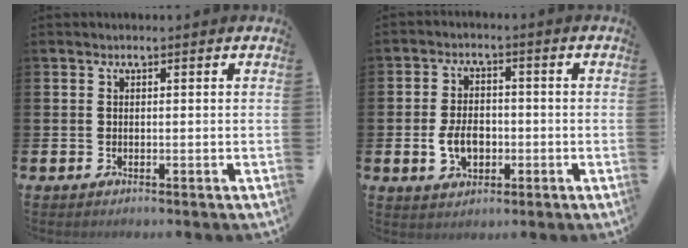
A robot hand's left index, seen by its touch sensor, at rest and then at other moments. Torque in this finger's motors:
{"motor_torque": [0.32, -0.01, 0.23, 0.11]}